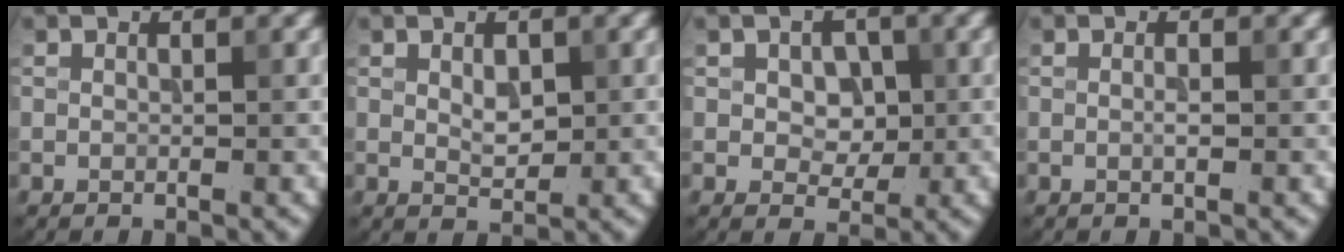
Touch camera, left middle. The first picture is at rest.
{"total": 1.9, "force": [0.4, 1.1, 1.4], "torque": [-0.025, -0.002, 0.010]}
{"total": 3.1, "force": [0.3, 2.2, 2.1], "torque": [-0.038, -0.002, 0.003]}
{"total": 0.7, "force": [0.0, 0.1, 0.7], "torque": [-0.013, -0.001, -0.001]}